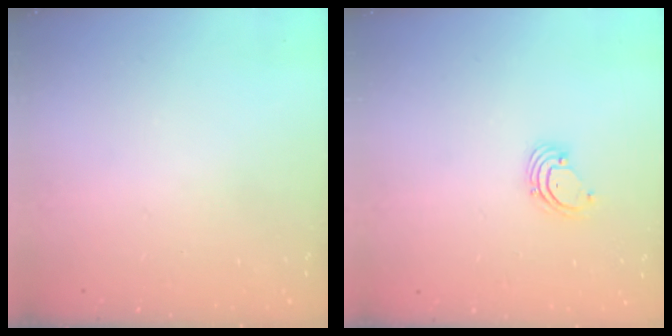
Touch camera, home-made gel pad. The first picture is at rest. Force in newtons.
{"total": 1.6, "press": 1.6, "slide": 0.1}